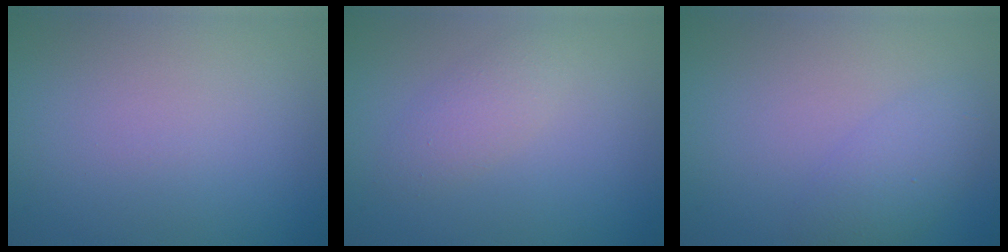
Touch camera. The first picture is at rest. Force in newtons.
{"total": 2.0, "press": 2.0, "slide": 0.2}
{"total": 2.5, "press": 2.5, "slide": 0.1}